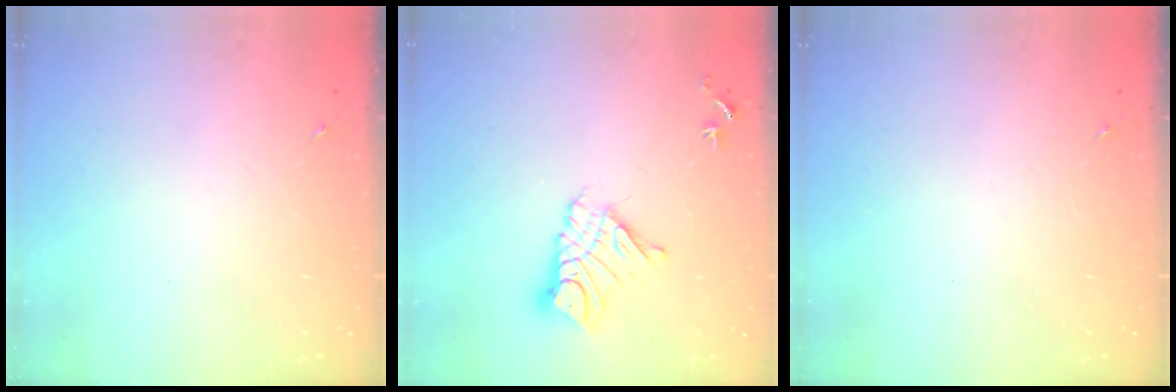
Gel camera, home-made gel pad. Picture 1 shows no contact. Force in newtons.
{"total": 11.9, "press": 11.9, "slide": 1.1}
{"total": 0.0}